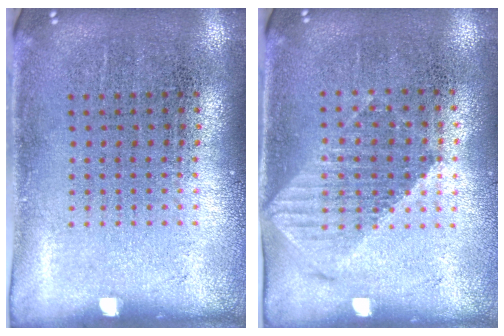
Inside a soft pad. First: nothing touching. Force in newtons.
{"total": 1.1, "press": 1.0, "slide": 0.4}